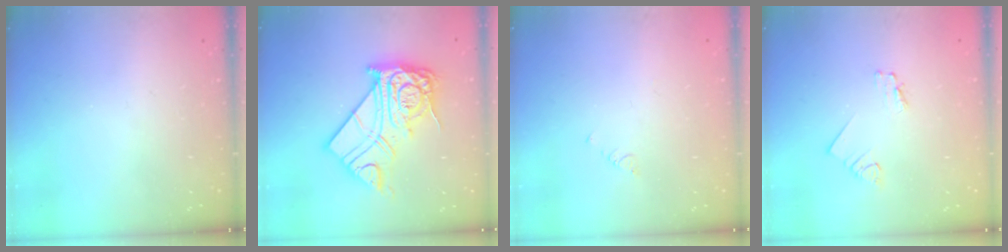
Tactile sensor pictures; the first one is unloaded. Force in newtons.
{"total": 19.5, "press": 19.4, "slide": 1.6}
{"total": 0.7, "press": 0.6, "slide": 0.2}
{"total": 1.7, "press": 1.7, "slide": 0.3}